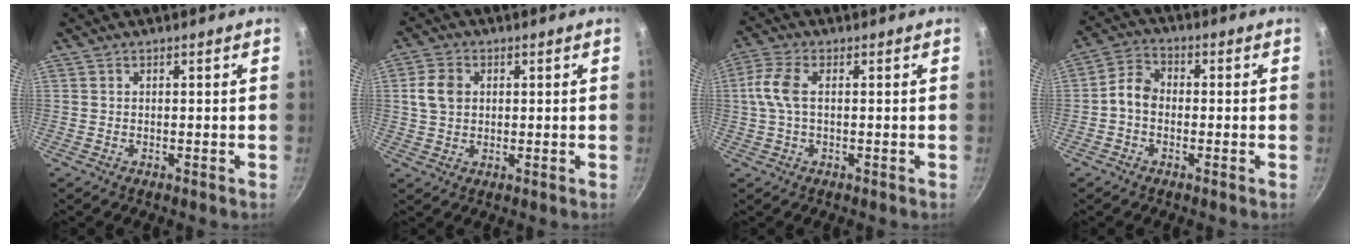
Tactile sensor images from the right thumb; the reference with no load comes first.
{"total": 5.7, "force": [1.1, 4.4, 3.4], "torque": [-0.053, 0.005, 0.017]}
{"total": 5.9, "force": [0.5, 2.8, 5.1], "torque": [-0.120, 0.014, 0.004]}
{"total": 5.2, "force": [-1.0, 3.9, 3.2], "torque": [-0.048, 0.025, -0.033]}